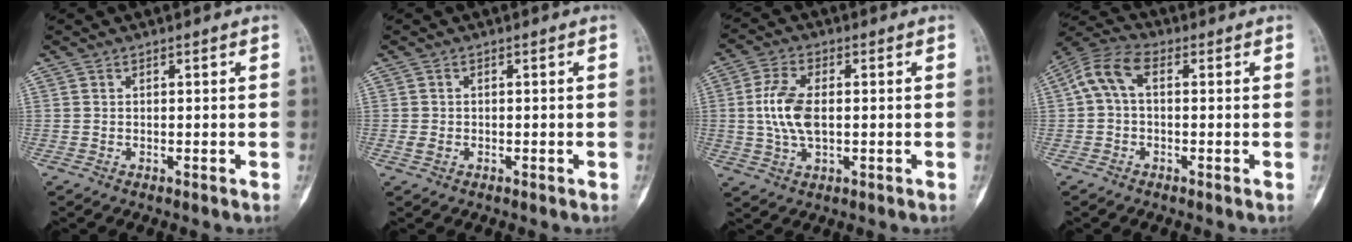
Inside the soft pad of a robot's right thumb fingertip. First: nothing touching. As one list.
[{"total": 1.4, "force": [-0.4, 1.1, 0.9], "torque": [-0.017, 0.002, -0.007]}, {"total": 8.7, "force": [0.2, 4.5, 7.4], "torque": [-0.157, 0.006, 0.001]}, {"total": 7.1, "force": [0.7, 4.2, 5.8], "torque": [-0.115, 0.026, 0.003]}]